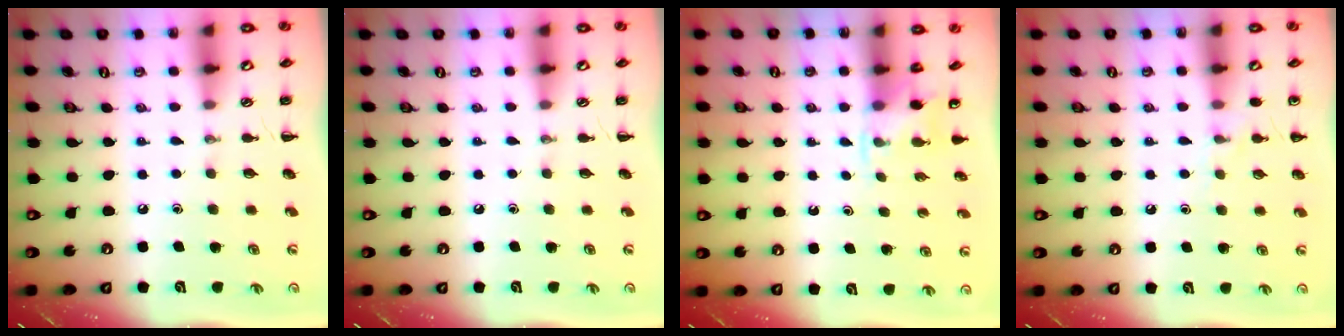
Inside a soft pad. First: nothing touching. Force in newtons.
{"total": 0.0}
{"total": 3.2, "press": 2.9, "slide": 1.3}
{"total": 6.1, "press": 5.7, "slide": 2.2}